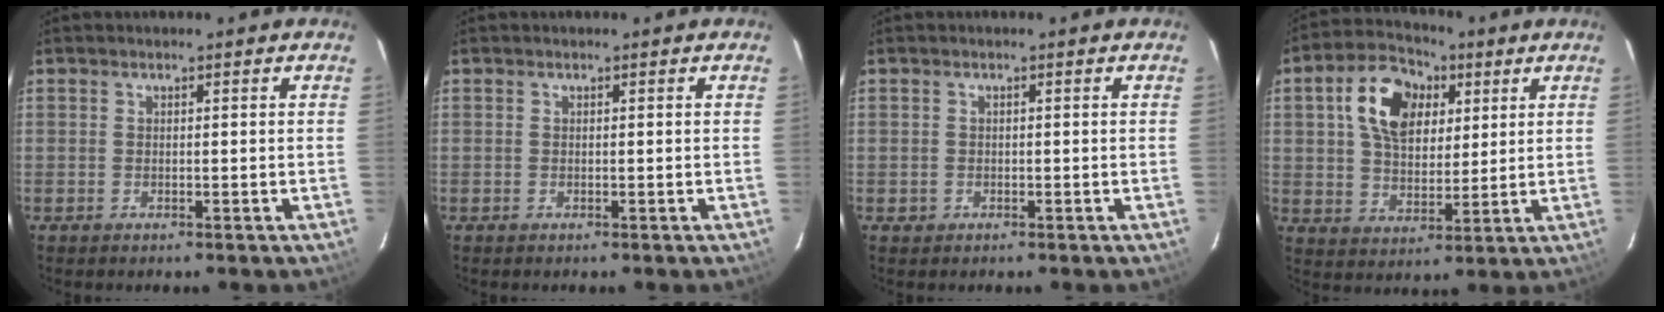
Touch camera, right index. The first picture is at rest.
{"total": 0.0}
{"total": 1.1, "force": [-0.5, 1.0, 0.0], "torque": [0.002, 0.000, -0.004]}
{"total": 13.2, "force": [4.6, 8.7, 8.9], "torque": [-0.170, 0.035, 0.080]}